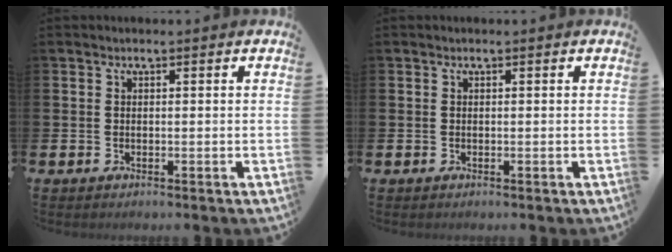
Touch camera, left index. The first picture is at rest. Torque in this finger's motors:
{"motor_torque": [0.03, 0.03, 0.00, 0.00]}